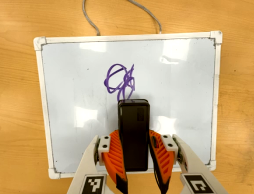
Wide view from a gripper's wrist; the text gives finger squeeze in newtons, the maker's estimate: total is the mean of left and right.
{"total": 8.0, "left": 6.0, "right": 10.1}